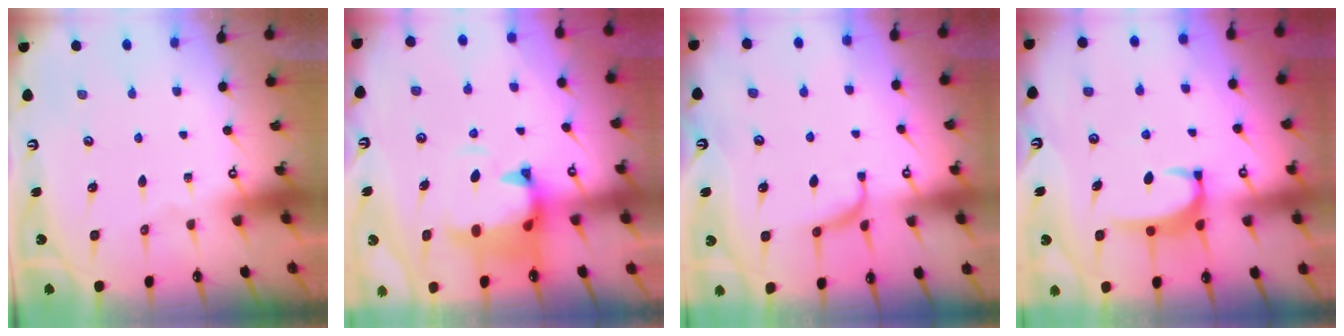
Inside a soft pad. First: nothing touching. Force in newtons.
{"total": 2.7, "press": 2.3, "slide": 1.4}
{"total": 1.7, "press": 1.6, "slide": 0.5}
{"total": 2.8, "press": 2.8, "slide": 0.5}